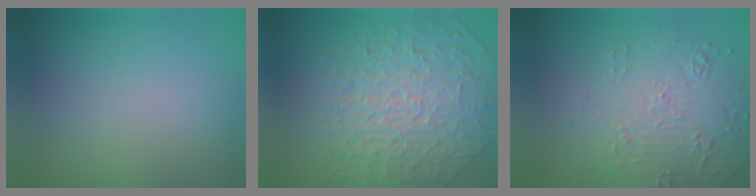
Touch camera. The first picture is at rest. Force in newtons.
{"total": 9.6, "press": 7.0, "slide": 6.5}
{"total": 4.5, "press": 4.2, "slide": 1.6}